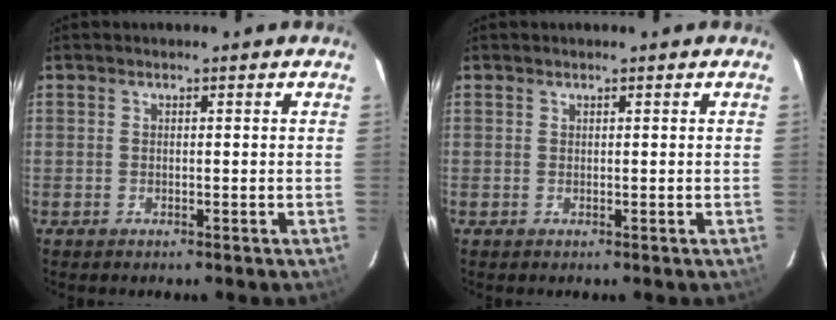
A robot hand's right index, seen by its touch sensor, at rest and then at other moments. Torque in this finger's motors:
{"motor_torque": [-0.07, -0.11, -0.11, 0.00]}